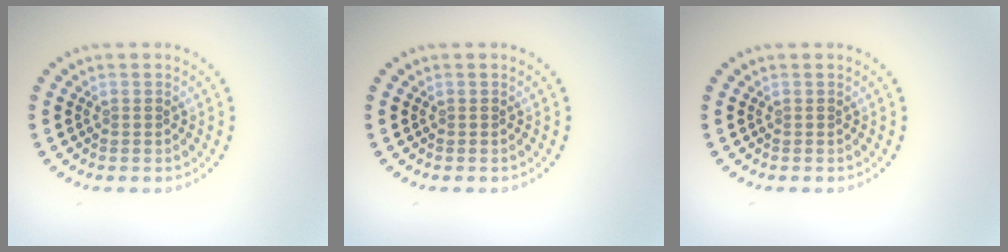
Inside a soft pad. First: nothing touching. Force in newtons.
{"total": 0.0}
{"total": 0.0}